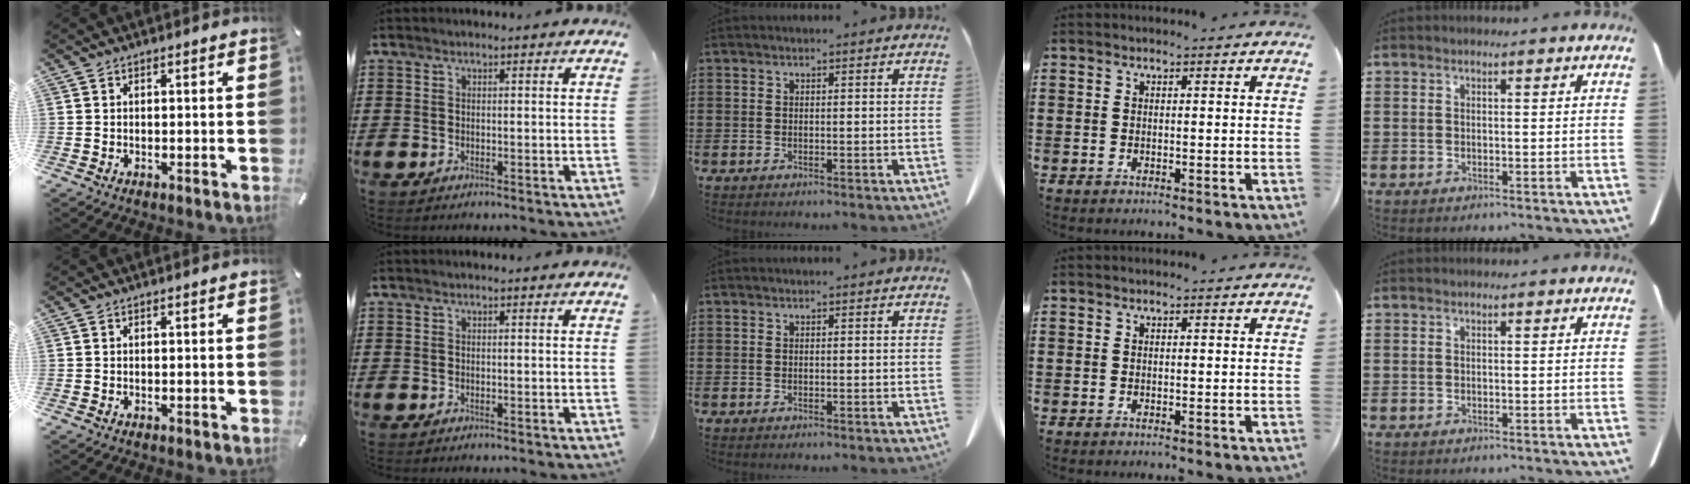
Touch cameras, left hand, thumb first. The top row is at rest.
{}